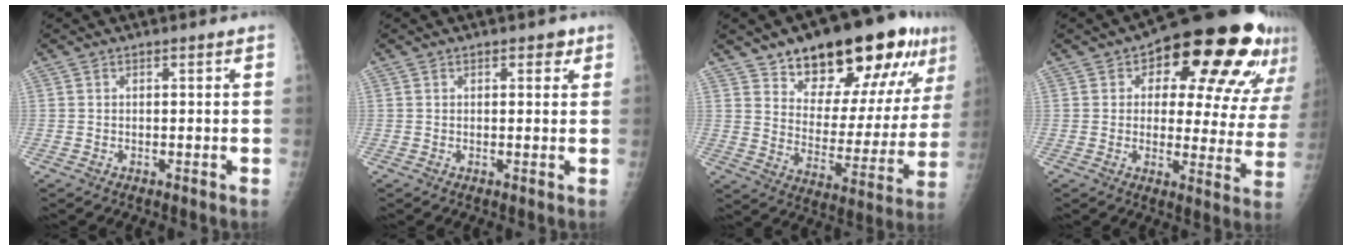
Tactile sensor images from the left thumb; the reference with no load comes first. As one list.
[{"total": 2.1, "force": [1.2, 1.2, 1.3], "torque": [0.000, -0.002, 0.012]}, {"total": 23.1, "force": [14.1, 9.5, 15.6], "torque": [-0.179, -0.054, 0.215]}, {"total": 23.0, "force": [11.9, 10.7, 16.5], "torque": [-0.170, -0.016, 0.154]}]